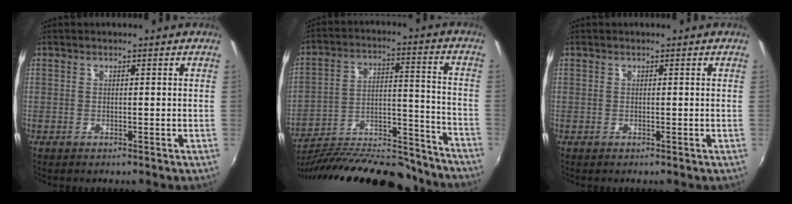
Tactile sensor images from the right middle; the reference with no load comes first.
{"total": 28.3, "force": [-25.0, 6.8, 11.4], "torque": [-0.189, -0.002, -0.353]}
{"total": 0.0}